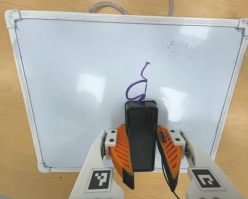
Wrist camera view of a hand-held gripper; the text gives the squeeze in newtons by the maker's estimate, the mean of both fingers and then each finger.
{"total": 9.1, "left": 8.0, "right": 10.2}